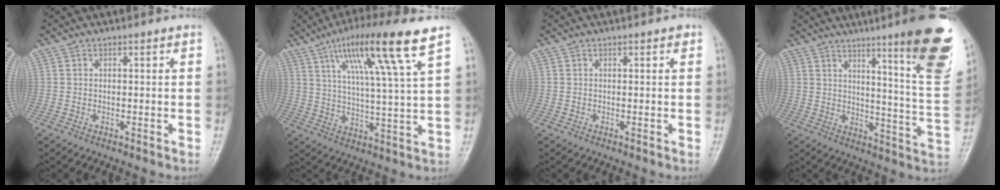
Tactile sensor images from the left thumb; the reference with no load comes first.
{"total": 15.9, "force": [8.7, 0.9, 13.3], "torque": [-0.229, -0.025, 0.146]}
{"total": 0.8, "force": [0.4, 0.3, 0.6], "torque": [-0.008, 0.001, 0.004]}
{"total": 20.0, "force": [11.3, 2.0, 16.3], "torque": [-0.184, -0.067, 0.152]}